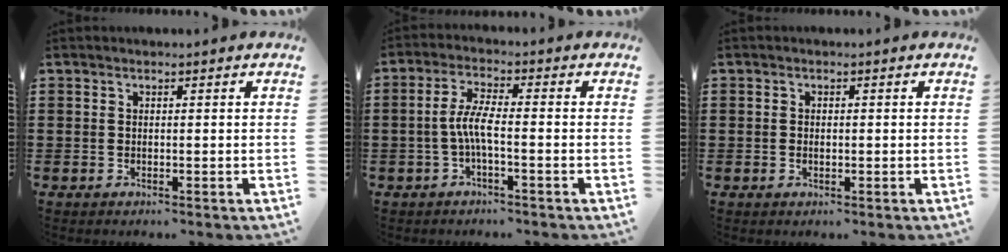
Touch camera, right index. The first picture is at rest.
{"total": 4.9, "force": [-1.3, 0.8, 4.7], "torque": [-0.114, -0.009, -0.034]}
{"total": 0.9, "force": [-0.1, 0.6, 0.6], "torque": [-0.014, 0.002, -0.003]}